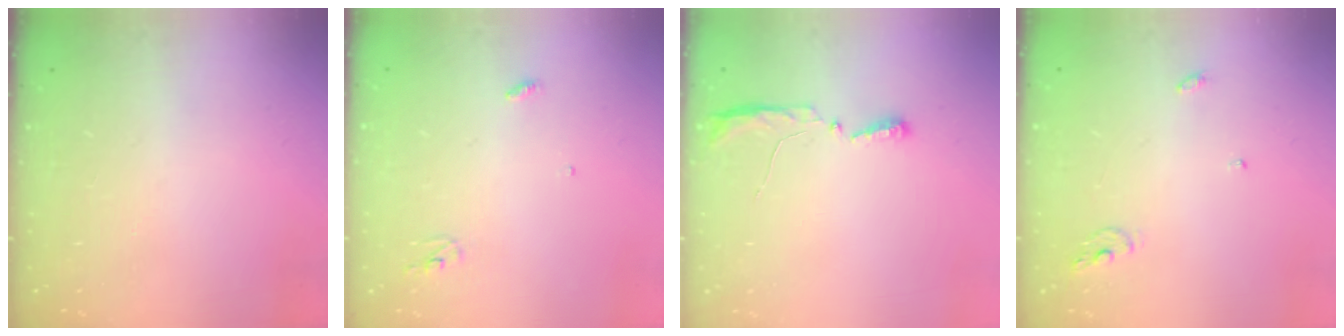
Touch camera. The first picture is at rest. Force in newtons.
{"total": 3.0, "press": 2.9, "slide": 0.2}
{"total": 8.2, "press": 5.2, "slide": 6.2}
{"total": 5.2, "press": 5.2, "slide": 0.4}